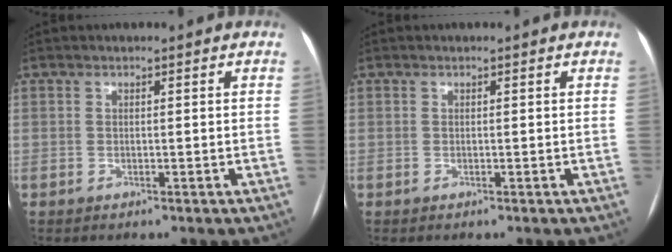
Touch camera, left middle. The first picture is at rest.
{"total": 0.0}